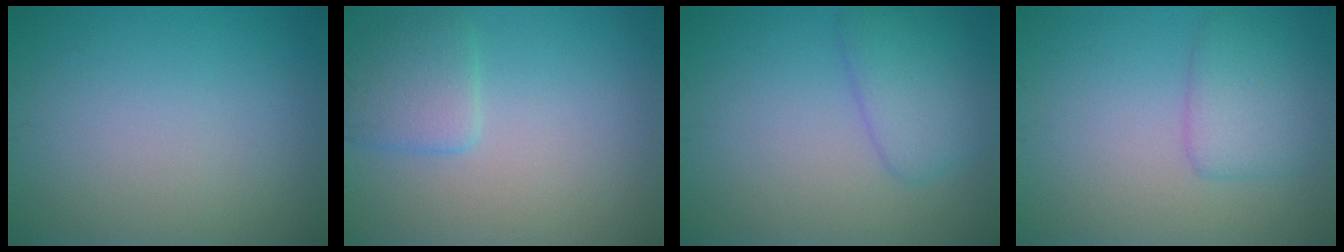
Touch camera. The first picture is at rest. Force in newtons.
{"total": 2.7, "press": 2.7, "slide": 0.2}
{"total": 3.4, "press": 3.4, "slide": 0.1}
{"total": 3.1, "press": 3.1, "slide": 0.1}